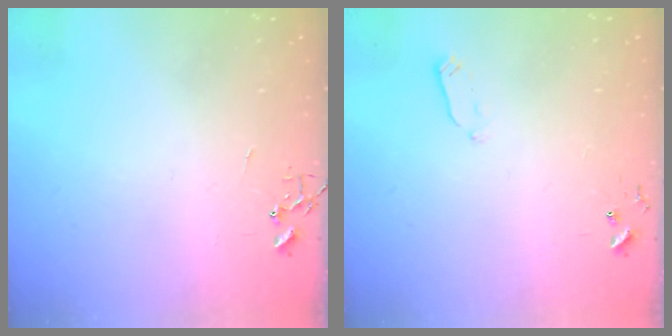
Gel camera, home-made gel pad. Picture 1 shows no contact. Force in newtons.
{"total": 2.7, "press": 2.6, "slide": 0.4}